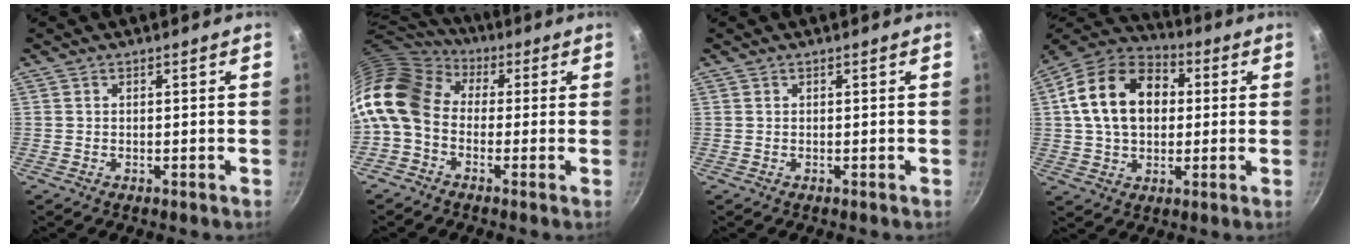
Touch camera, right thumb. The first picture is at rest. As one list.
[{"total": 16.0, "force": [0.3, 11.8, 10.8], "torque": [-0.219, 0.033, -0.018]}, {"total": 0.0}, {"total": 17.9, "force": [2.7, 12.8, 12.2], "torque": [-0.187, 0.028, 0.033]}]